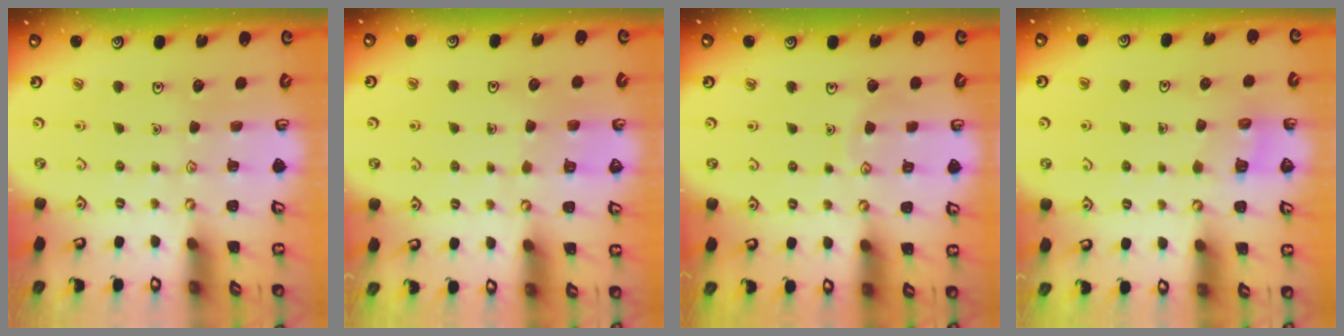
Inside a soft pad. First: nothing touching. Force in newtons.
{"total": 3.4, "press": 3.3, "slide": 0.3}
{"total": 4.0, "press": 4.0, "slide": 0.4}
{"total": 2.2, "press": 2.2, "slide": 0.1}